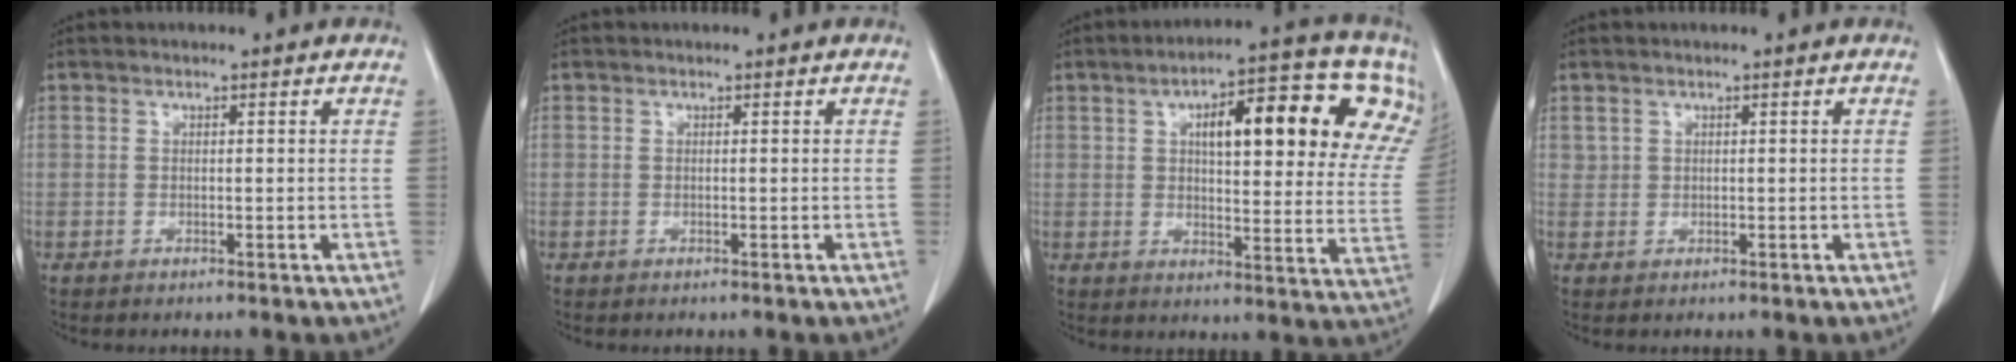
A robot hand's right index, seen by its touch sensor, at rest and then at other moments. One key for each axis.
{"total": 0.0}
{"total": 20.6, "fx": 8.4, "fy": 5.4, "fz": 18.0, "tx": -0.235, "ty": 0.029, "tz": 0.105}
{"total": 0.8, "fx": 0.4, "fy": 0.6, "fz": 0.1, "tx": 0.008, "ty": 0.006, "tz": 0.005}